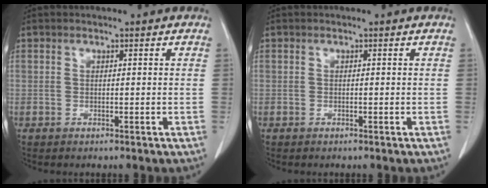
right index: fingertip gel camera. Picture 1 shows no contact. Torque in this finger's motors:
{"motor_torque": [0.00, 0.00, 0.00, 0.00]}